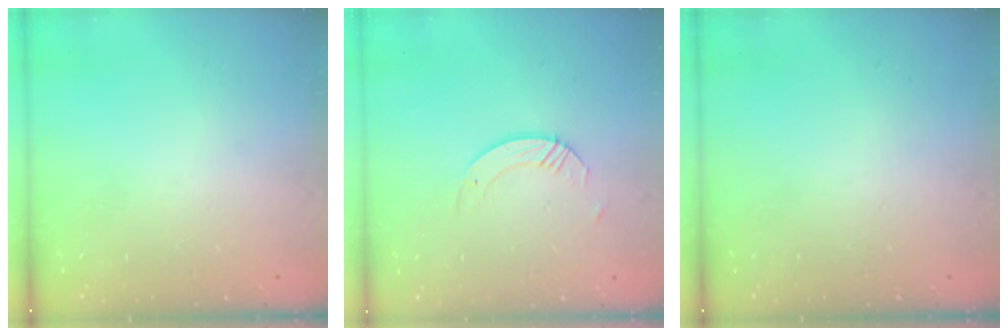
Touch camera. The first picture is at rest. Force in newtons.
{"total": 3.7, "press": 3.7, "slide": 0.3}
{"total": 0.0}